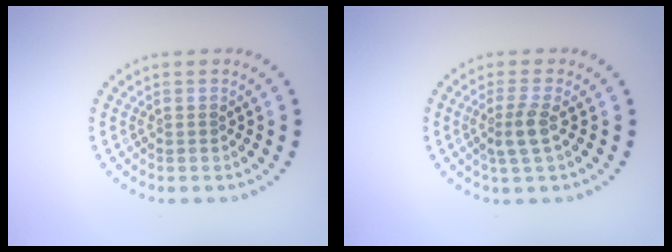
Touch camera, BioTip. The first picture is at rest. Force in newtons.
{"total": 2.3, "press": 1.8, "slide": 1.3}